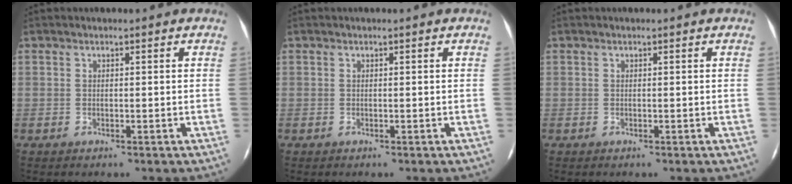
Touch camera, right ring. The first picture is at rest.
{"total": 0.0}
{"total": 0.0}